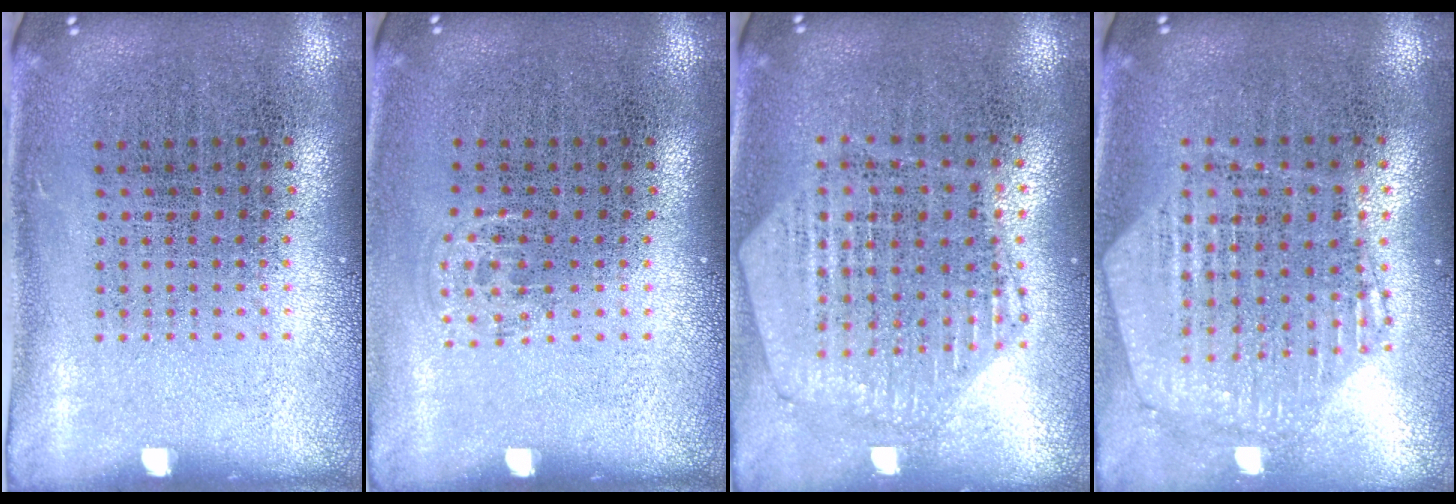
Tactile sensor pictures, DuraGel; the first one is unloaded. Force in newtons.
{"total": 0.5, "press": 0.5, "slide": 0.3}
{"total": 1.1, "press": 1.1, "slide": 0.2}
{"total": 1.1, "press": 1.1, "slide": 0.2}